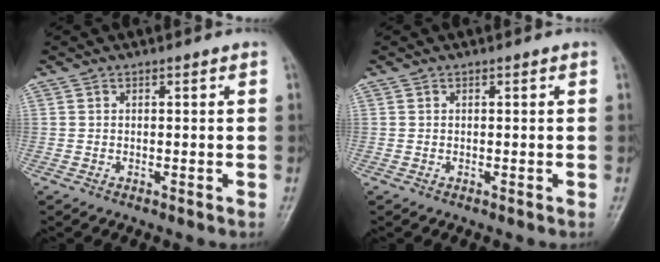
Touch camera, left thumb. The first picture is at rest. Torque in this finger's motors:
{"motor_torque": [0.03, 0.07, -0.11, -0.07, 0.00]}